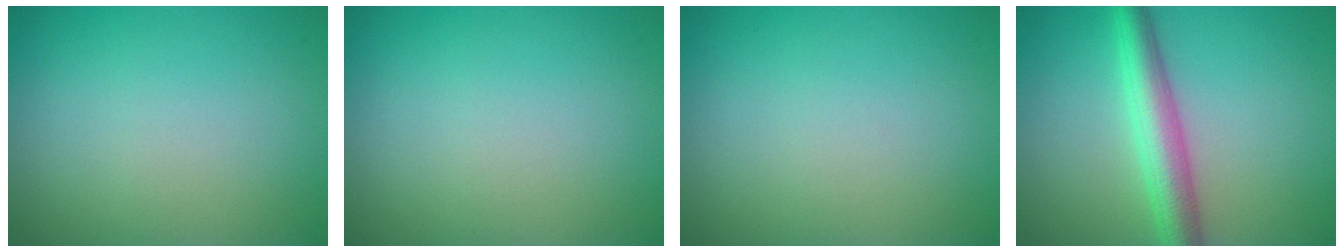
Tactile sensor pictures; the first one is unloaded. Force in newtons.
{"total": 0.0}
{"total": 0.0}
{"total": 4.5, "press": 4.5, "slide": 0.1}